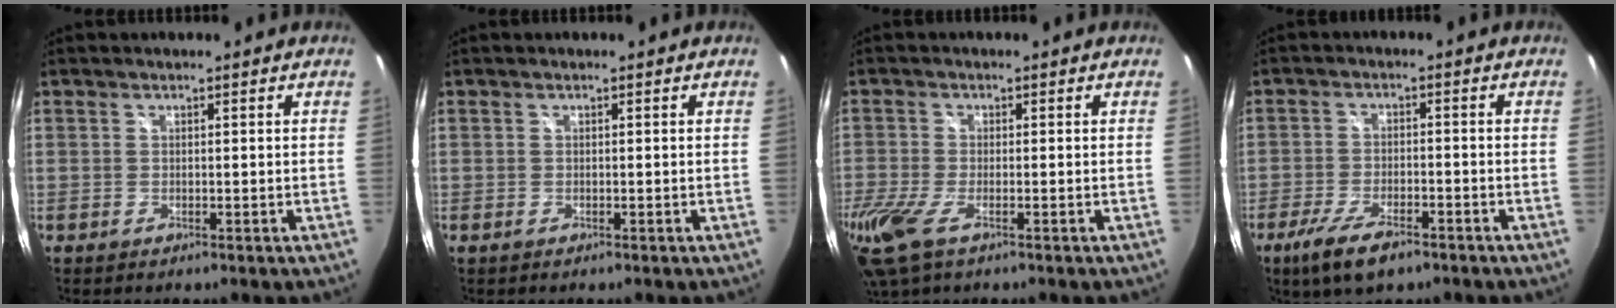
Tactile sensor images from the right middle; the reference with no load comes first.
{"total": 0.0}
{"total": 10.6, "force": [-5.7, 4.0, 8.0], "torque": [-0.190, -0.040, -0.112]}
{"total": 8.4, "force": [-5.6, 2.5, 5.7], "torque": [-0.139, -0.025, -0.103]}